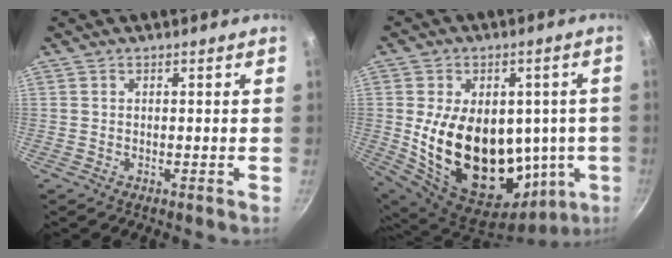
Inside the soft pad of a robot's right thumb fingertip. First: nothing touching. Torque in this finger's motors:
{"motor_torque": [-0.50, 2.49, 2.76, 0.00, 0.29]}